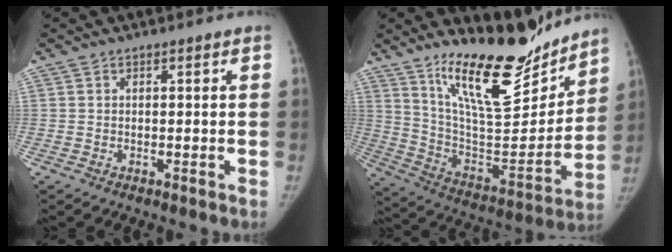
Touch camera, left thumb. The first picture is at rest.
{"total": 22.8, "force": [17.5, 7.1, 12.8], "torque": [-0.153, -0.119, 0.294]}